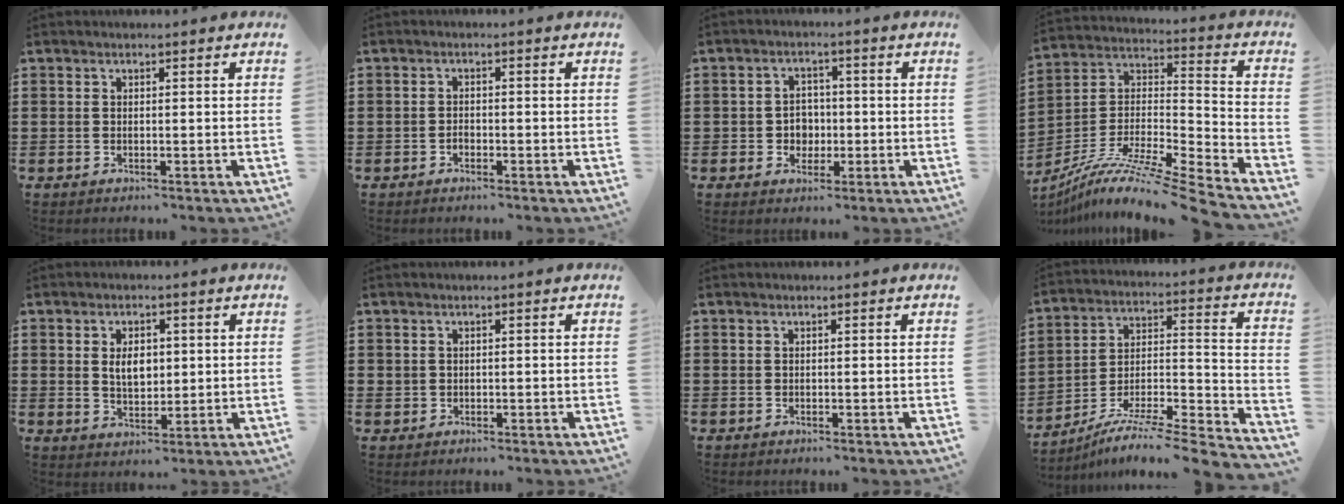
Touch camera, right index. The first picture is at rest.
{"total": 1.1, "force": [-0.7, 0.7, 0.5], "torque": [-0.014, -0.004, -0.013]}
{"total": 3.5, "force": [-0.6, 3.1, 1.3], "torque": [-0.027, 0.003, -0.017]}
{"total": 10.8, "force": [-8.9, 0.0, 6.1], "torque": [-0.108, 0.000, -0.174]}
{"total": 4.2, "force": [0.5, 2.6, 3.2], "torque": [-0.053, 0.003, 0.004]}
{"total": 0.9, "force": [0.1, 0.9, 0.0], "torque": [-0.003, 0.005, 0.001]}
{"total": 0.0}
{"total": 6.6, "force": [-5.5, 0.2, 3.6], "torque": [-0.061, -0.011, -0.113]}